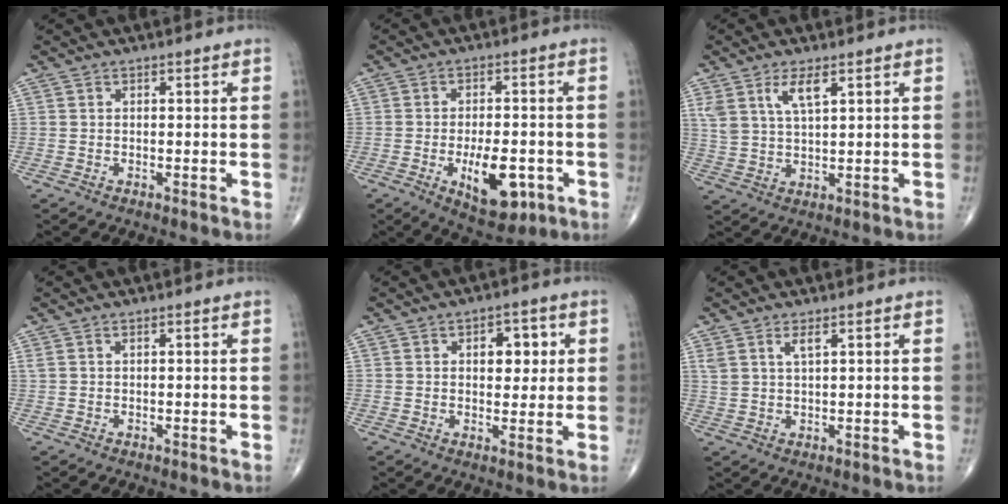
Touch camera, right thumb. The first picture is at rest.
{"total": 10.8, "force": [-3.5, 5.1, 8.9], "torque": [-0.114, 0.006, -0.041]}
{"total": 5.9, "force": [3.1, 2.1, 4.5], "torque": [-0.091, -0.012, 0.066]}
{"total": 0.6, "force": [0.4, 0.2, 0.4], "torque": [-0.012, 0.009, 0.010]}
{"total": 6.3, "force": [1.7, 3.8, 4.8], "torque": [-0.035, -0.004, 0.022]}
{"total": 2.9, "force": [1.7, 0.9, 2.2], "torque": [-0.047, -0.004, 0.037]}